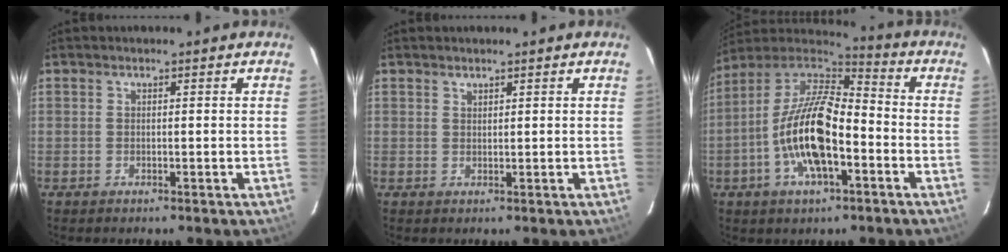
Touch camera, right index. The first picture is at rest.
{"total": 0.8, "force": [0.7, 0.3, 0.1], "torque": [-0.002, 0.001, 0.014]}
{"total": 17.1, "force": [-5.2, 6.8, 14.8], "torque": [-0.297, -0.002, -0.106]}